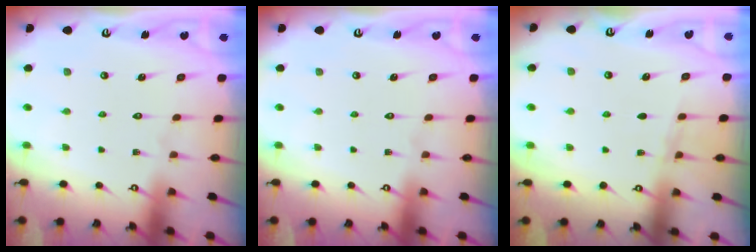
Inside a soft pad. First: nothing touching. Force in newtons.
{"total": 0.0}
{"total": 3.2, "press": 3.0, "slide": 1.0}